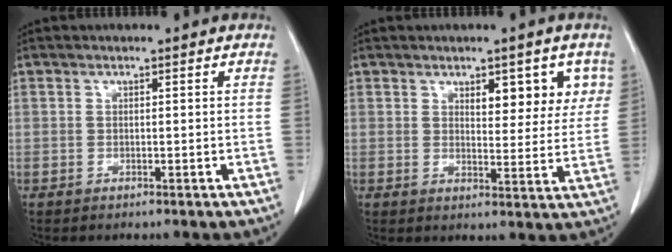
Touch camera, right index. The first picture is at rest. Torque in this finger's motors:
{"motor_torque": [0.50, 0.47, 0.11, 0.03]}